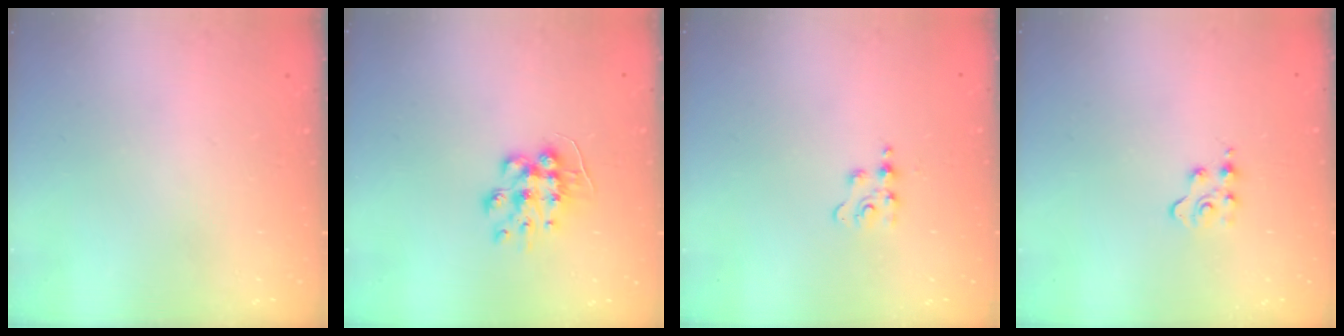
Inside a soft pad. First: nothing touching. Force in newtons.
{"total": 9.1, "press": 9.1, "slide": 0.2}
{"total": 3.4, "press": 3.4, "slide": 0.4}
{"total": 3.0, "press": 3.0, "slide": 0.3}